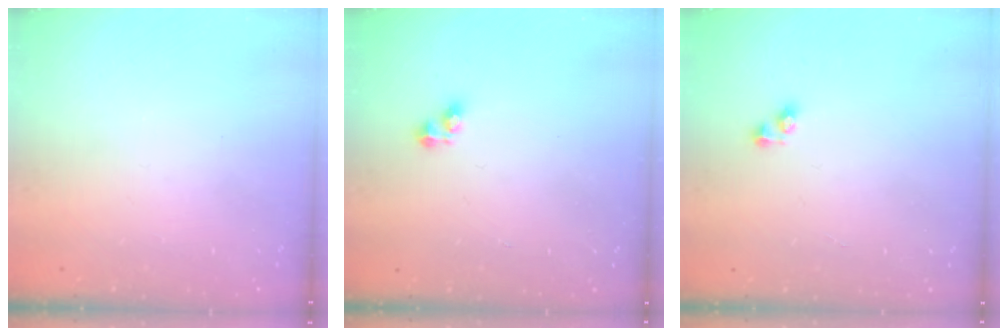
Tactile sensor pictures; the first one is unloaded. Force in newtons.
{"total": 3.2, "press": 3.1, "slide": 0.4}
{"total": 2.5, "press": 2.5, "slide": 0.2}